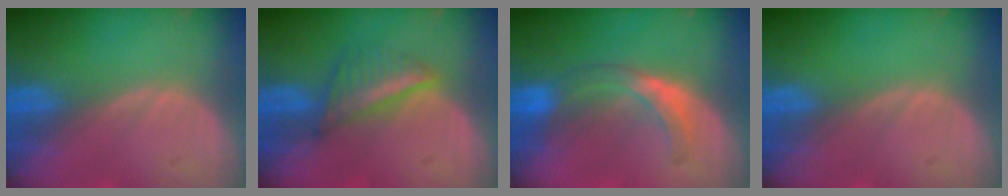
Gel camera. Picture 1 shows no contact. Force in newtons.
{"total": 5.3, "press": 5.3, "slide": 0.2}
{"total": 5.7, "press": 5.4, "slide": 1.9}
{"total": 0.0}